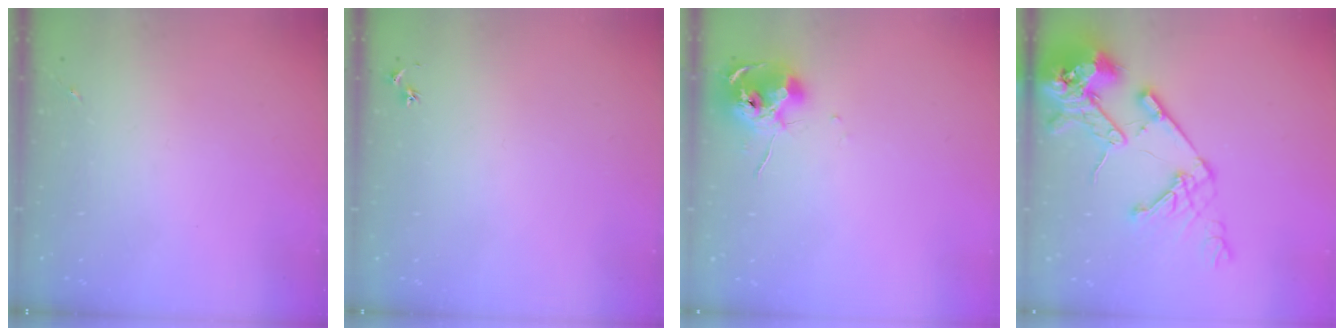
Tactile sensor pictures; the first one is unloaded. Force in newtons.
{"total": 2.5, "press": 2.5, "slide": 0.3}
{"total": 10.5, "press": 10.4, "slide": 1.0}
{"total": 18.4, "press": 18.2, "slide": 2.5}